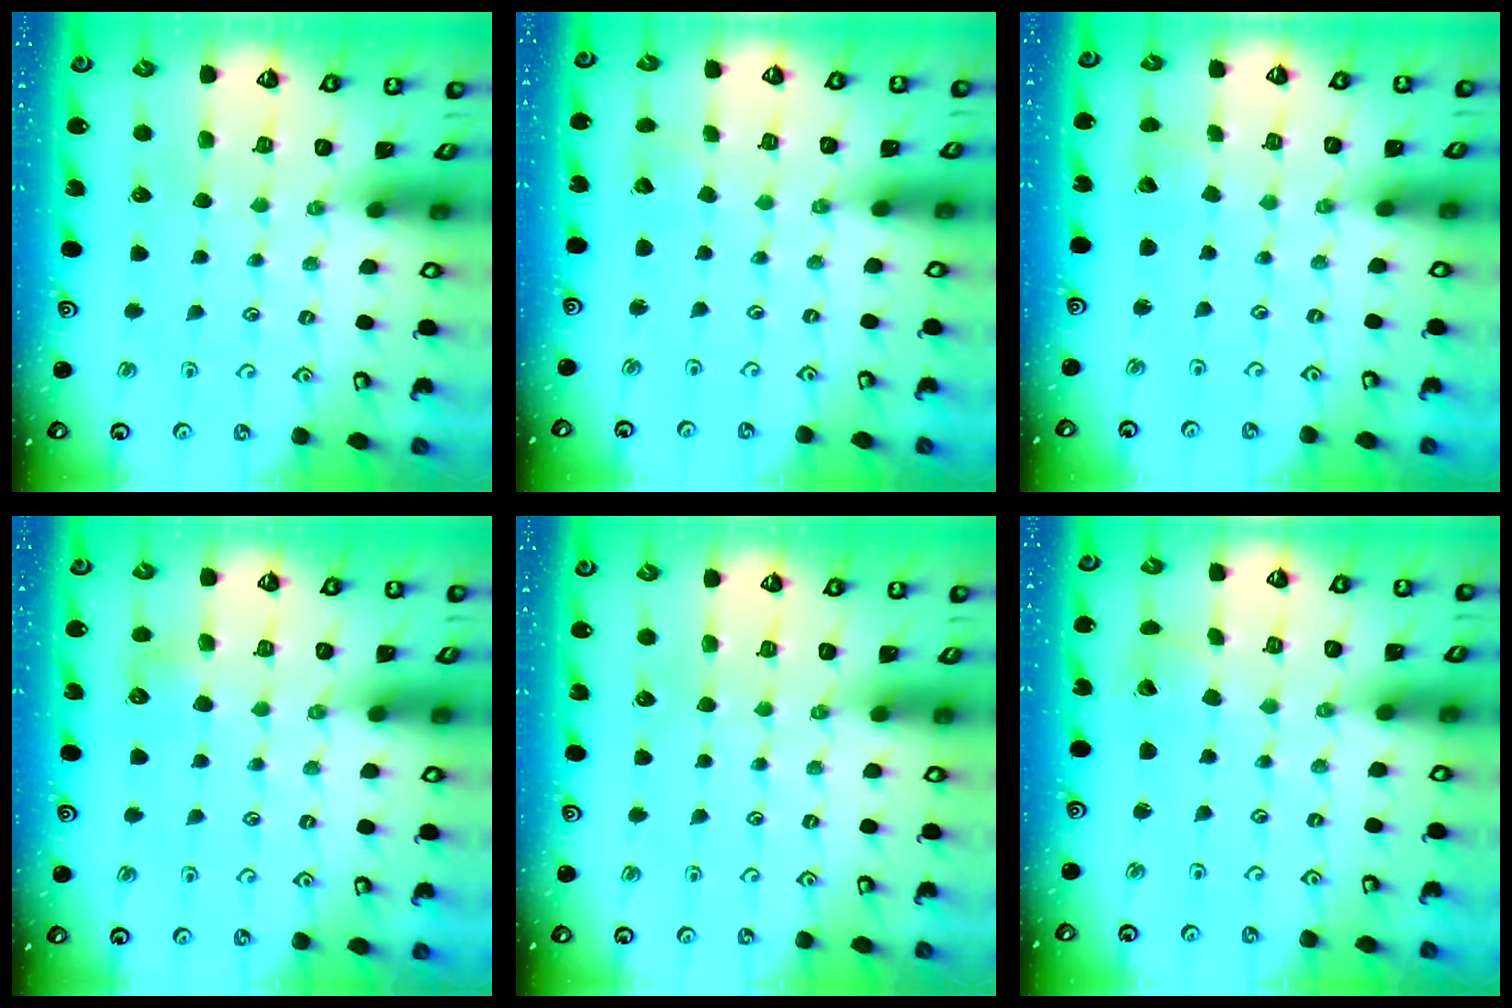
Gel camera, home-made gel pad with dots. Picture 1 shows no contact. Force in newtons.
{"total": 1.9, "press": 1.9, "slide": 0.2}
{"total": 2.9, "press": 2.9, "slide": 0.2}
{"total": 5.8, "press": 5.8, "slide": 0.7}
{"total": 0.0}
{"total": 2.3, "press": 2.3, "slide": 0.3}